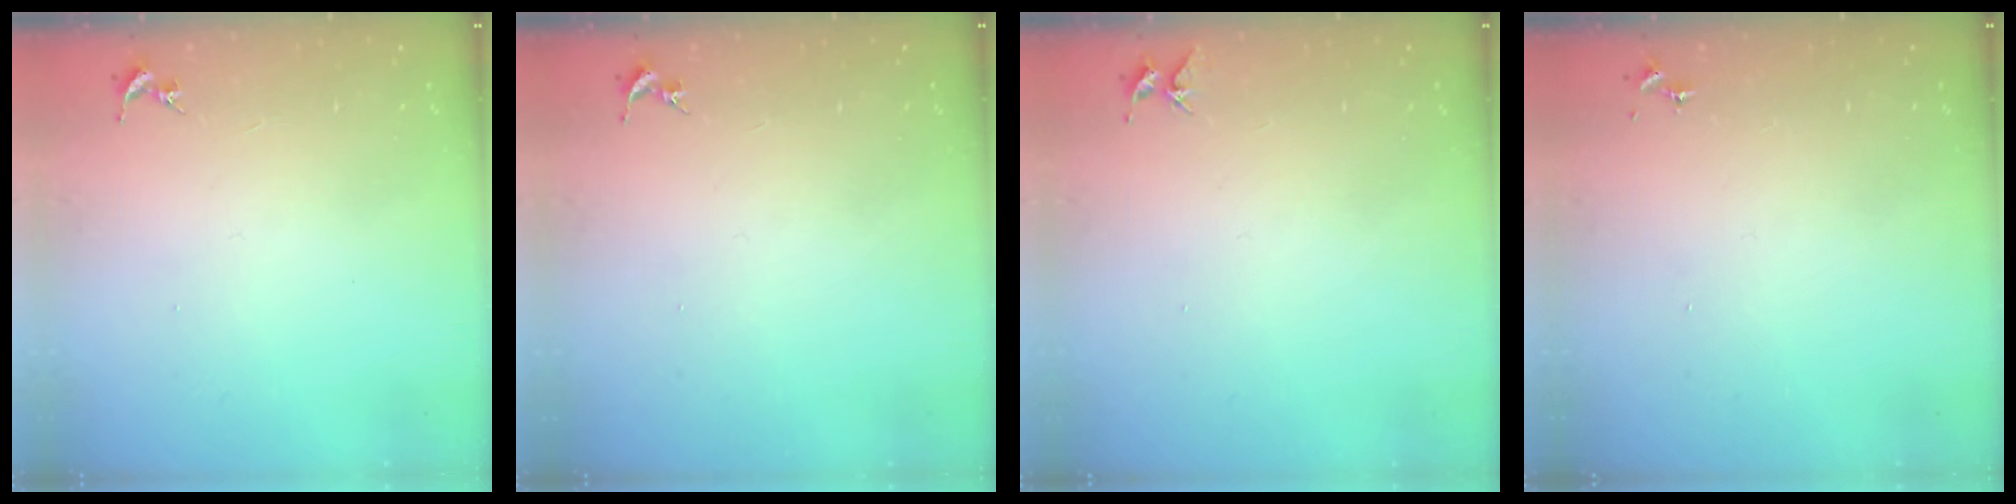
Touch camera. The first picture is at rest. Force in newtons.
{"total": 0.0}
{"total": 5.0, "press": 4.9, "slide": 0.5}
{"total": 0.0}